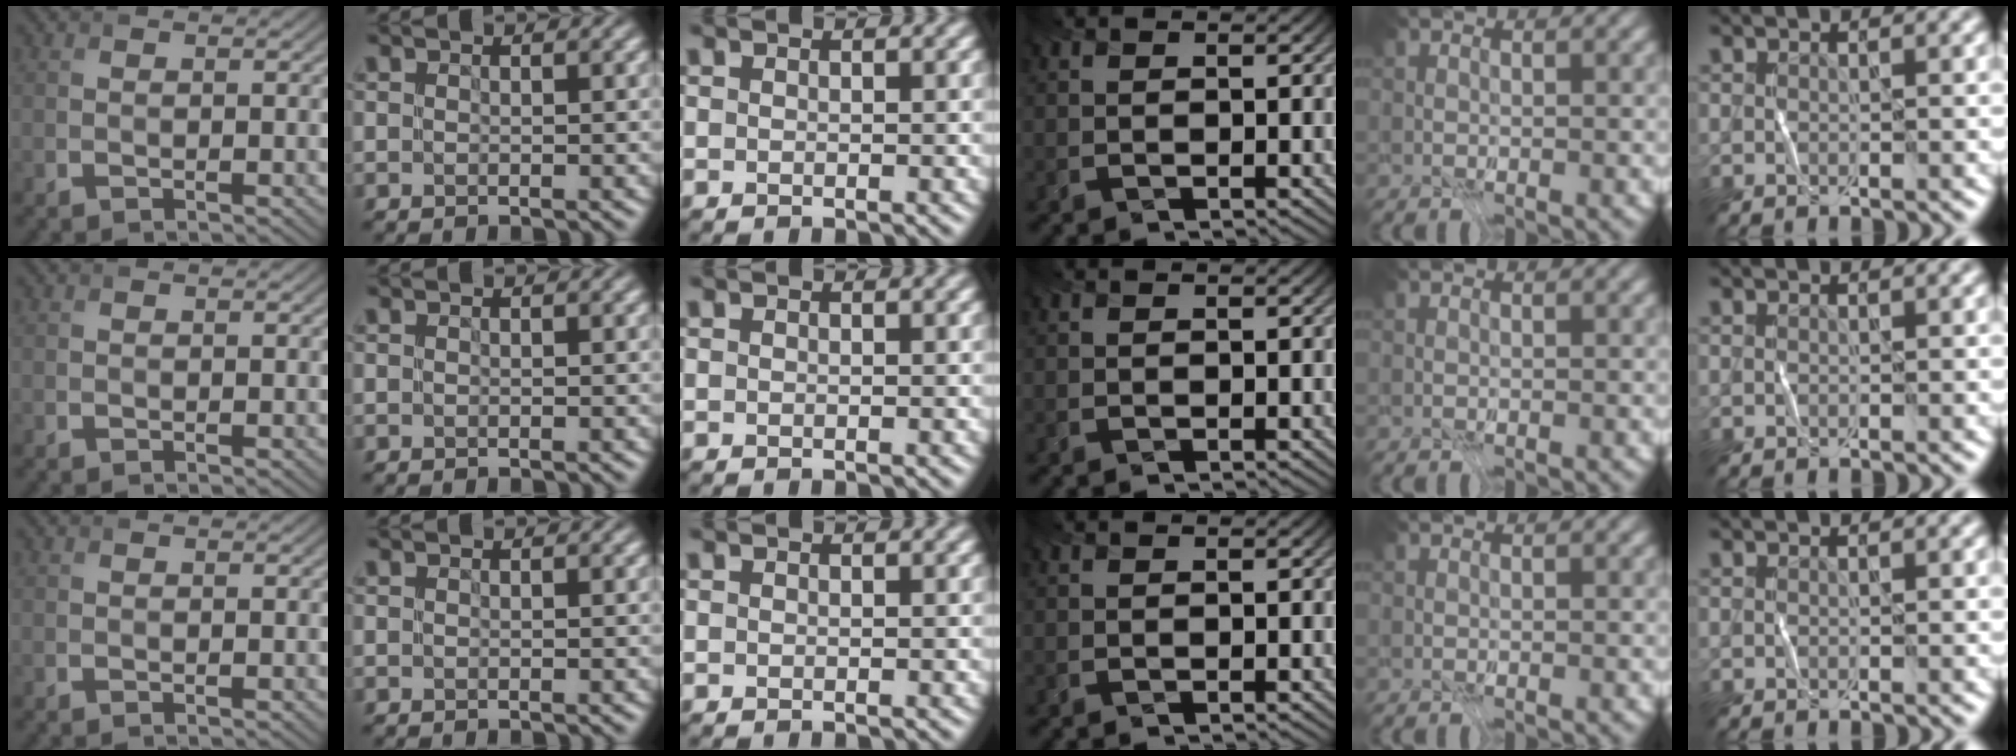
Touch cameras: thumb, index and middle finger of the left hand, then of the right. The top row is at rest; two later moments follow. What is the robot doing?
{"motion": "fold", "object": "receipt paper"}